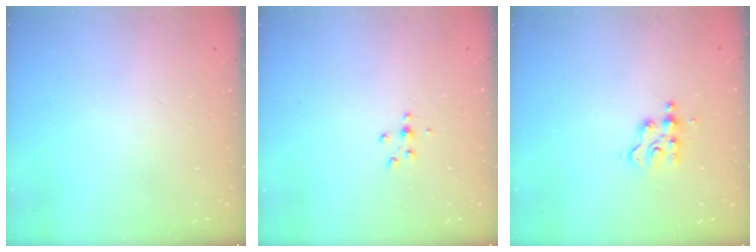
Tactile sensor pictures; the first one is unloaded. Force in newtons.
{"total": 4.2, "press": 4.2, "slide": 0.6}
{"total": 3.1, "press": 3.1, "slide": 0.1}